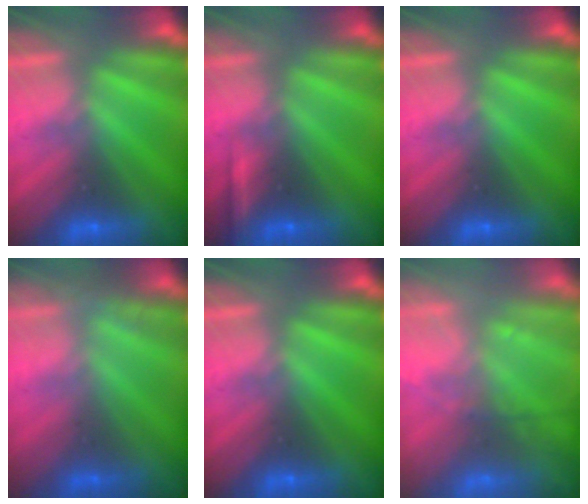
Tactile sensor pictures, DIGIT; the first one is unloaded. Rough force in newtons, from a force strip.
{"total": 2.2}
{"total": 0.0}
{"total": 2.7}
{"total": 0.0}
{"total": 7.8}